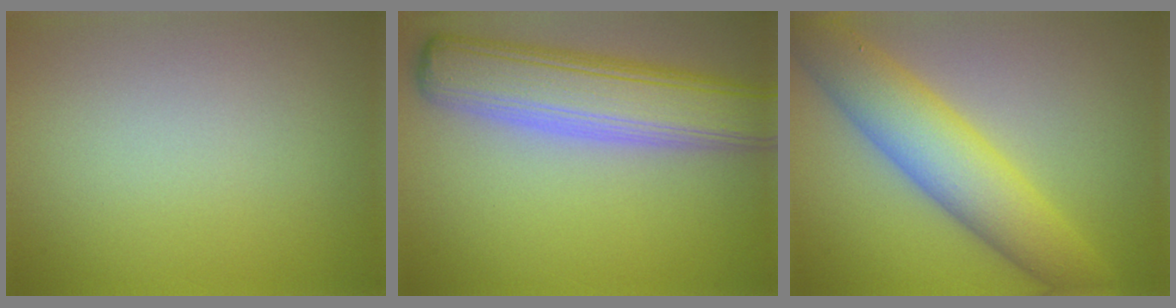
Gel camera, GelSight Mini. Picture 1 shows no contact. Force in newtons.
{"total": 8.2, "press": 8.1, "slide": 0.5}
{"total": 7.4, "press": 7.4, "slide": 0.4}